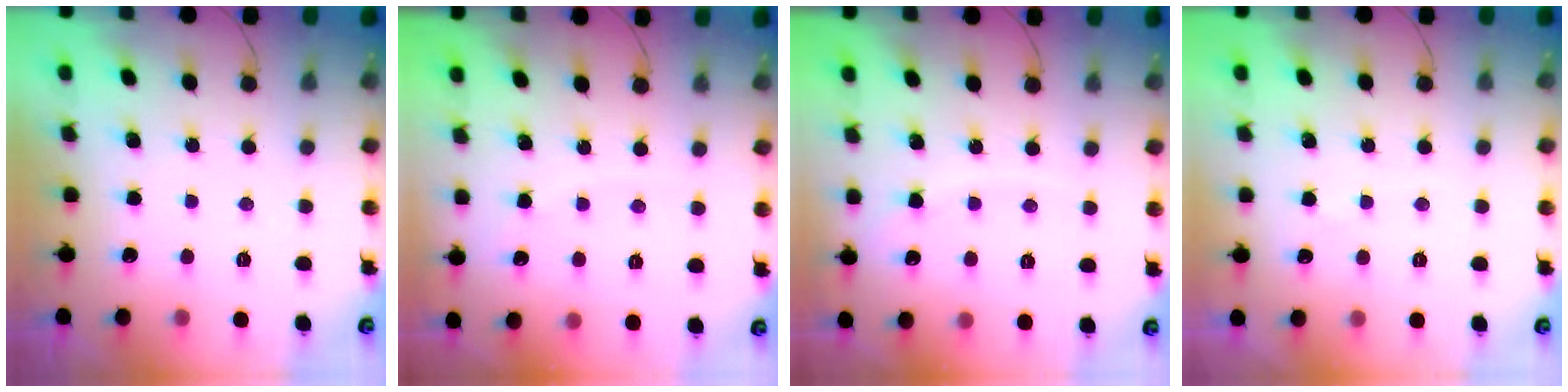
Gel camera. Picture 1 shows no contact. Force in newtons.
{"total": 2.8, "press": 2.8, "slide": 0.3}
{"total": 5.6, "press": 5.6, "slide": 0.8}
{"total": 2.4, "press": 2.3, "slide": 0.3}